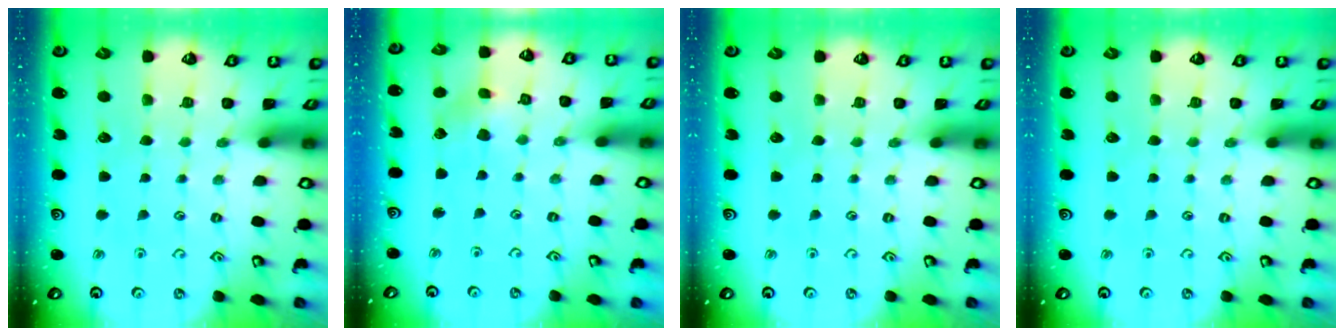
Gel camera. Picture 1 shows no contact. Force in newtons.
{"total": 3.0, "press": 3.0, "slide": 0.4}
{"total": 0.0}
{"total": 0.0}